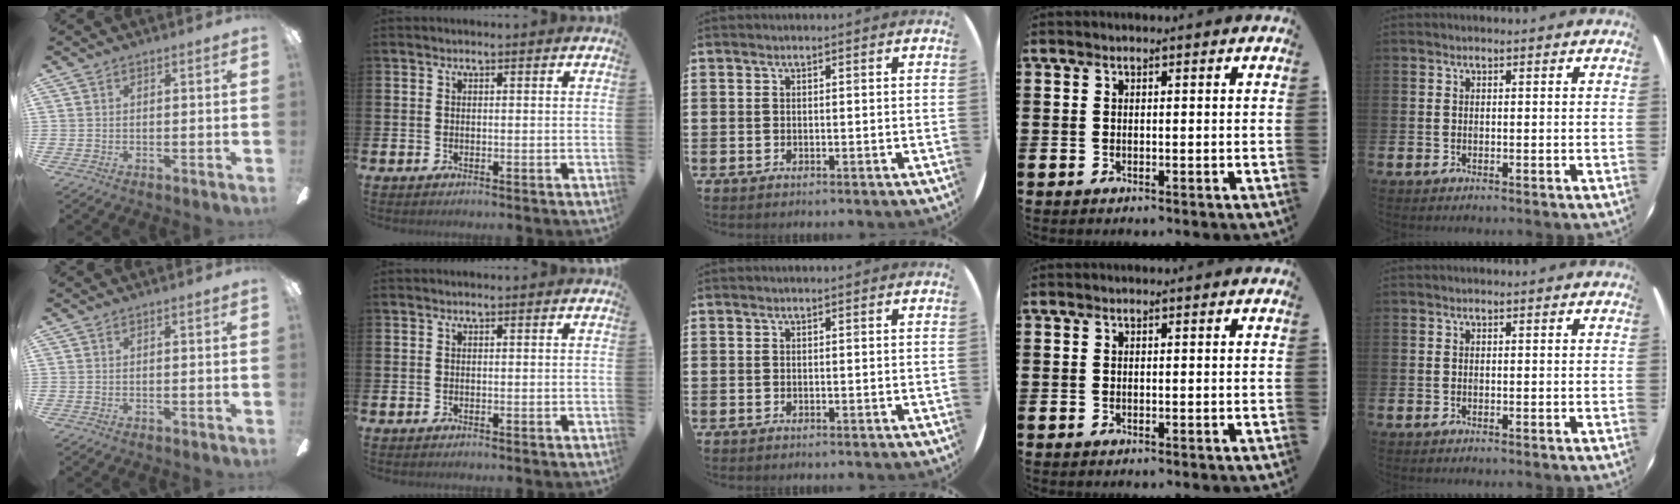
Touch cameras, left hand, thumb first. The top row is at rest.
{}